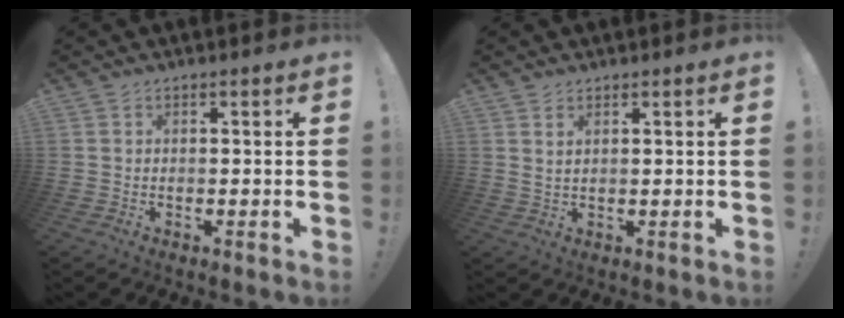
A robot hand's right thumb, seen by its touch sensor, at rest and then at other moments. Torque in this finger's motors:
{"motor_torque": [-0.10, 0.10, -0.05, 0.22, -0.02]}